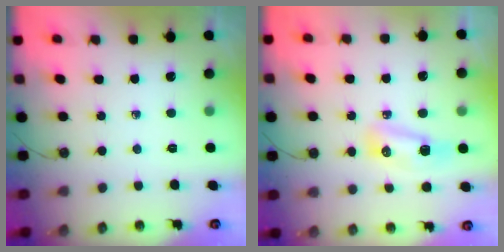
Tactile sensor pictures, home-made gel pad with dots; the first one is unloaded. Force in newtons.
{"total": 7.9, "press": 7.7, "slide": 1.6}